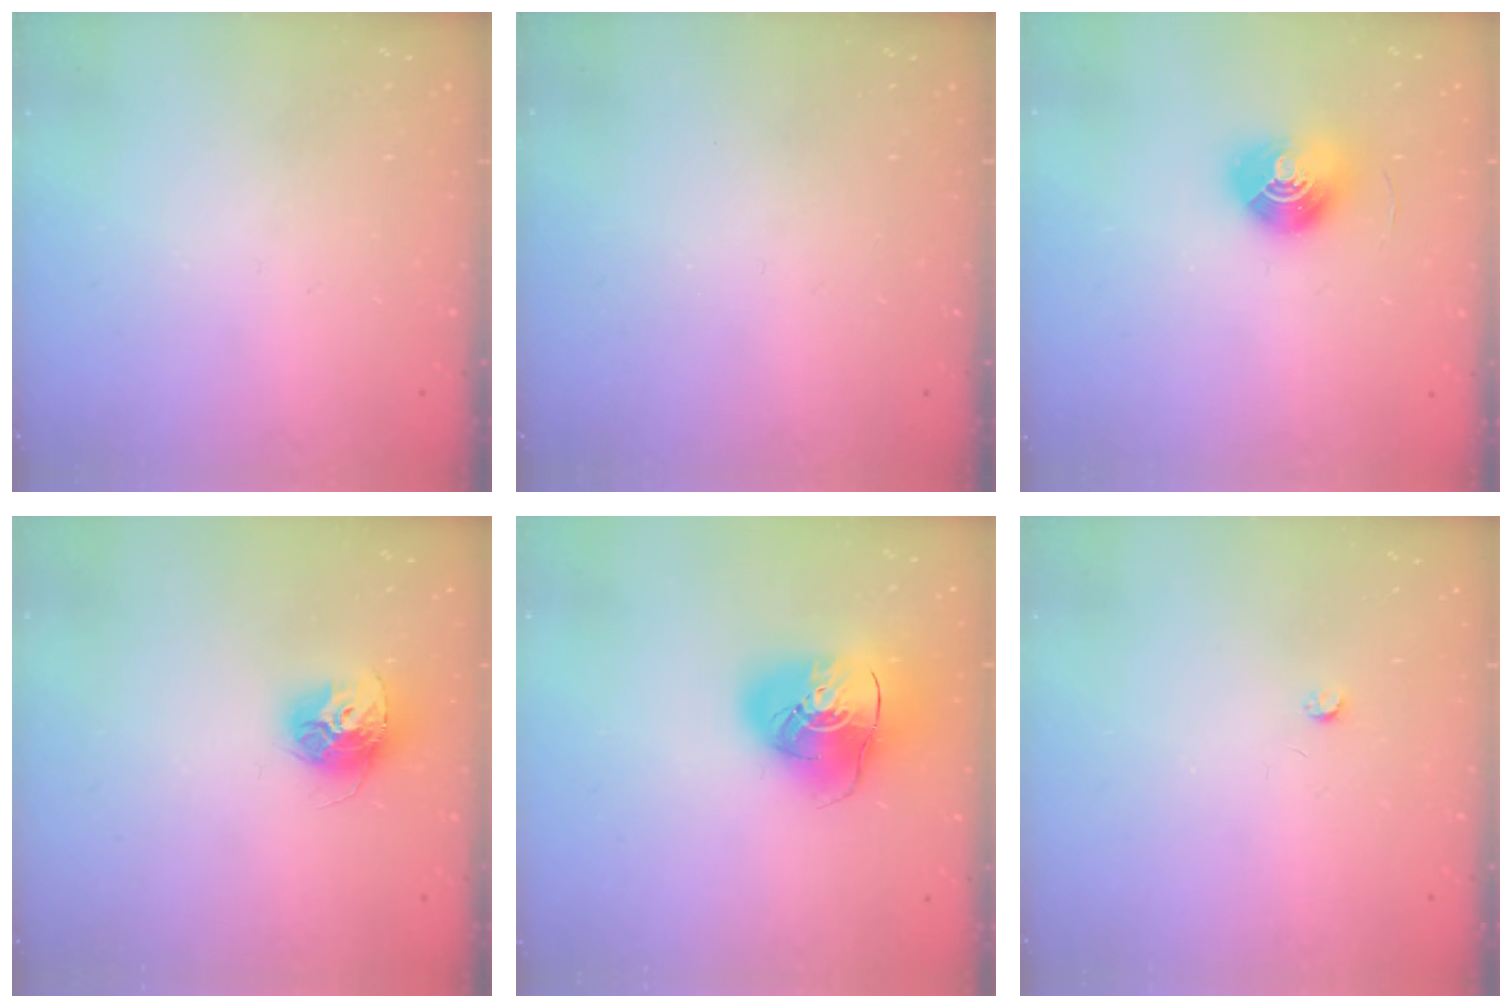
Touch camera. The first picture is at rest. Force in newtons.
{"total": 0.0}
{"total": 9.9, "press": 9.9, "slide": 0.9}
{"total": 12.2, "press": 12.1, "slide": 1.0}
{"total": 15.4, "press": 15.2, "slide": 2.3}
{"total": 2.5, "press": 2.5, "slide": 0.4}